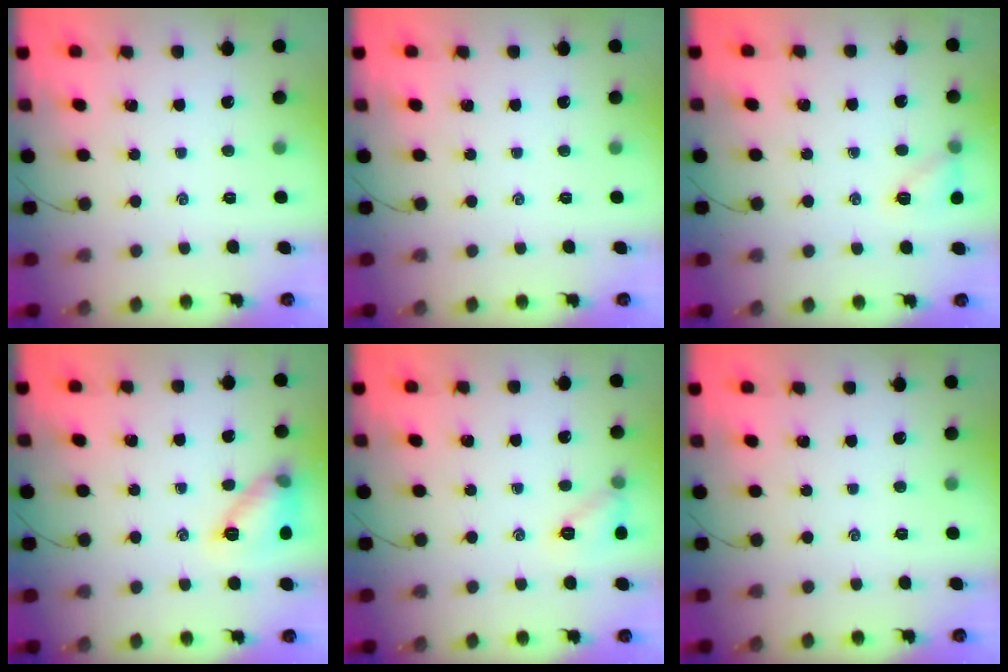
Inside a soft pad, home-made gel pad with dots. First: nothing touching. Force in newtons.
{"total": 0.0}
{"total": 8.2, "press": 8.0, "slide": 1.7}
{"total": 11.6, "press": 11.6, "slide": 0.3}
{"total": 7.8, "press": 7.7, "slide": 1.1}
{"total": 0.0}